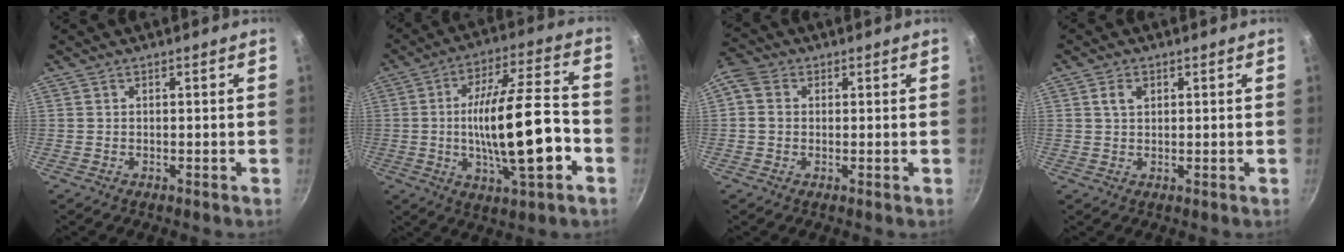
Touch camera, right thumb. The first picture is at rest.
{"total": 19.2, "force": [-3.8, 5.6, 17.9], "torque": [-0.286, 0.032, -0.062]}
{"total": 5.5, "force": [0.6, 4.6, 2.9], "torque": [-0.056, 0.013, -0.002]}
{"total": 2.7, "force": [1.0, 1.9, 1.7], "torque": [-0.022, 0.001, 0.018]}